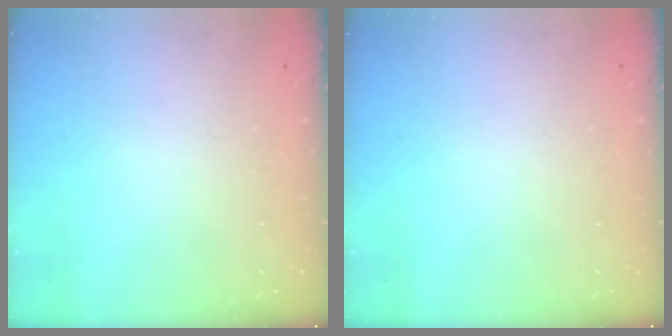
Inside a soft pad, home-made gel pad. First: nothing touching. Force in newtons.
{"total": 0.0}